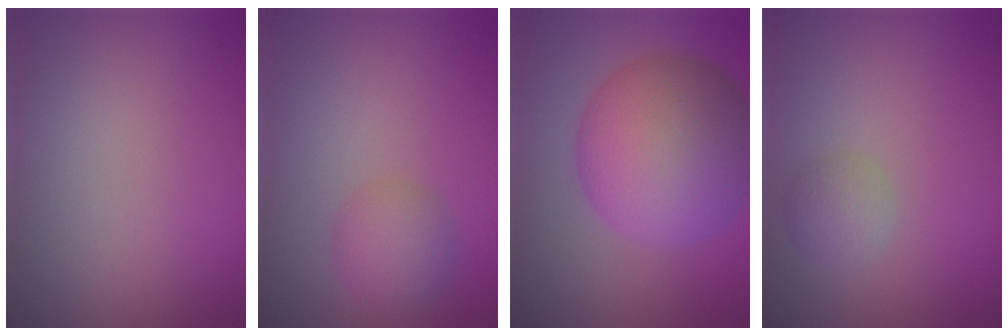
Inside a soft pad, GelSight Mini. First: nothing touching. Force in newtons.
{"total": 2.8, "press": 2.8, "slide": 0.0}
{"total": 12.4, "press": 12.4, "slide": 0.1}
{"total": 1.9, "press": 1.9, "slide": 0.1}